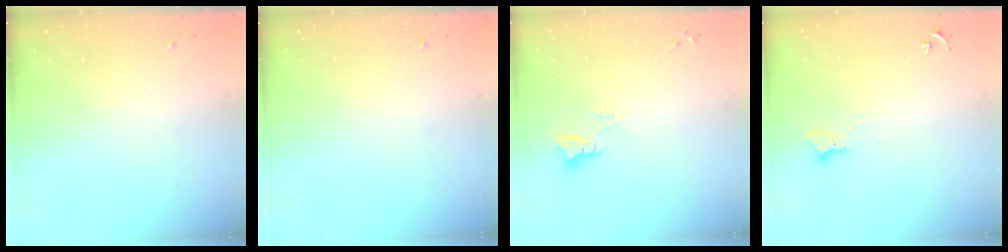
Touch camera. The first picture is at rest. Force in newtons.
{"total": 0.0}
{"total": 3.3, "press": 3.3, "slide": 0.3}
{"total": 2.3, "press": 2.3, "slide": 0.3}